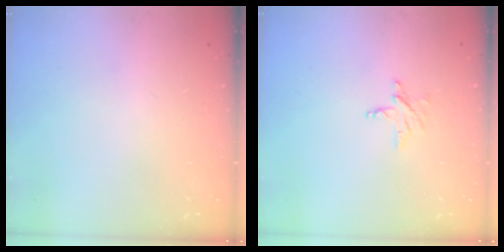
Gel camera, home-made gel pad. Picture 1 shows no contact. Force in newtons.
{"total": 4.3, "press": 4.3, "slide": 0.4}